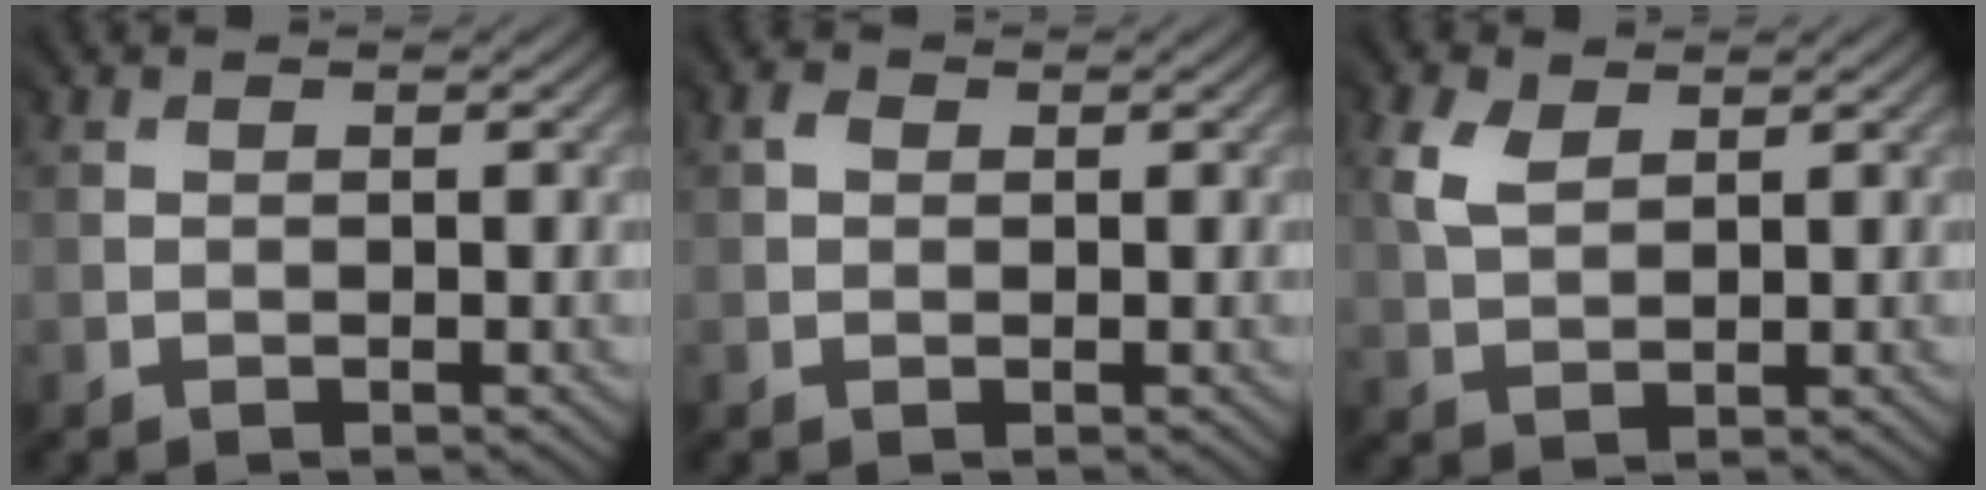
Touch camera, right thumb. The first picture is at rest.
{"total": 1.0, "force": [0.5, 0.9, 0.1], "torque": [-0.001, -0.001, 0.005]}
{"total": 3.1, "force": [2.0, 1.8, 1.4], "torque": [-0.052, 0.005, 0.037]}